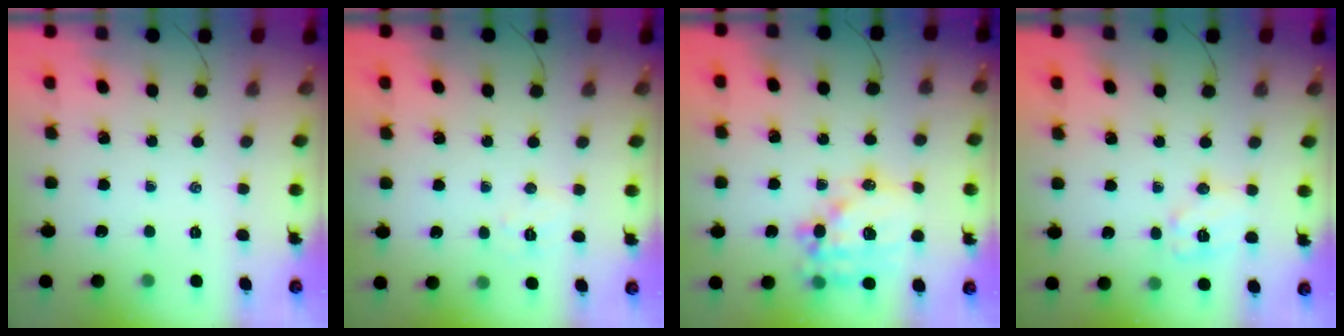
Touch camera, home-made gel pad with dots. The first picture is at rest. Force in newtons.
{"total": 5.1, "press": 5.0, "slide": 1.1}
{"total": 17.1, "press": 16.7, "slide": 3.6}
{"total": 10.0, "press": 10.0, "slide": 0.5}